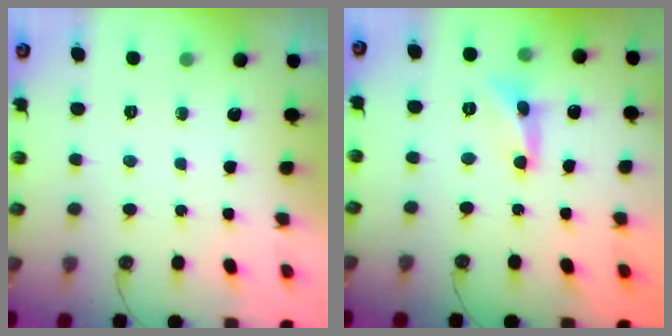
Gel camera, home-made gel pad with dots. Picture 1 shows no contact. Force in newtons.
{"total": 2.1, "press": 2.1, "slide": 0.3}